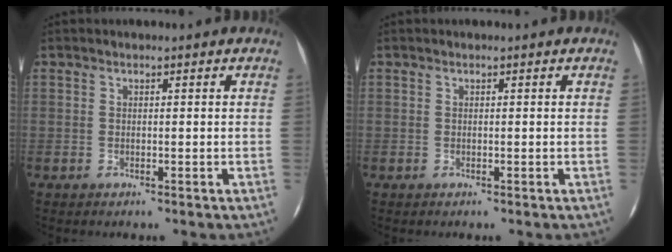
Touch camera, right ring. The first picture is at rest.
{"total": 0.0}